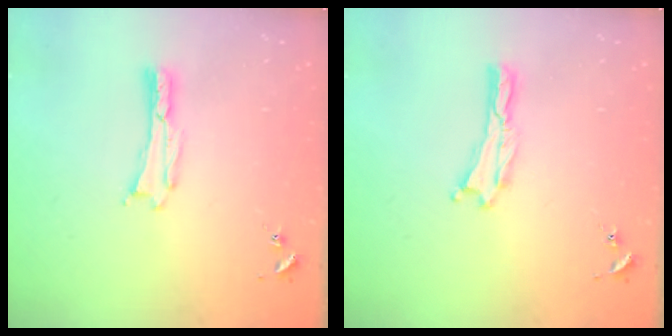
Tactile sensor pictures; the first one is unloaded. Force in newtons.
{"total": 0.0}